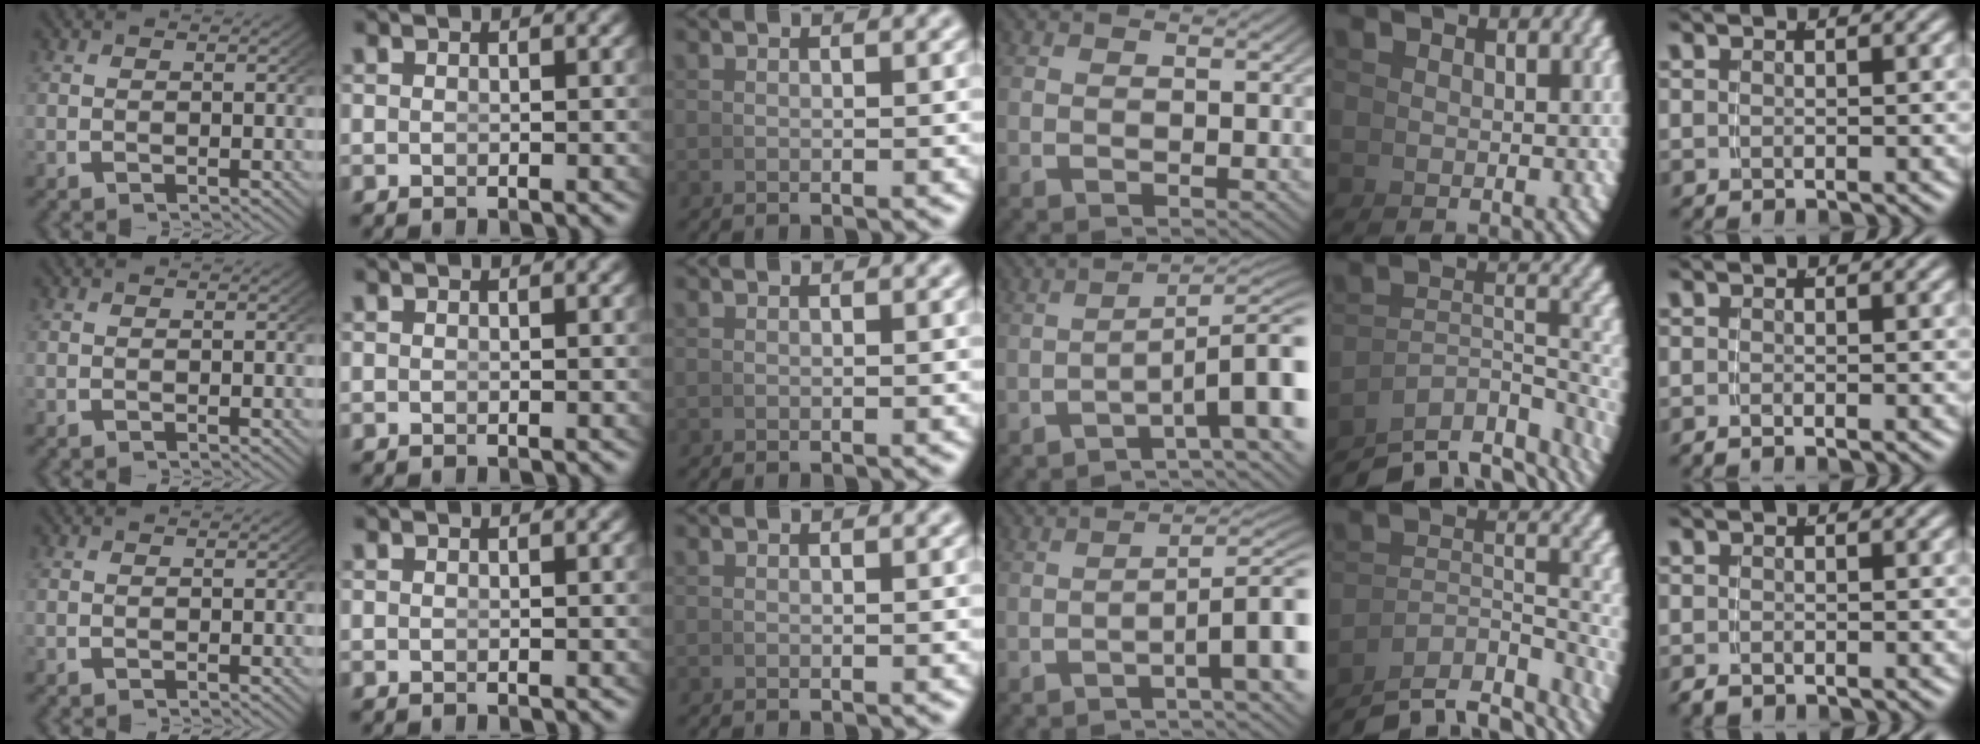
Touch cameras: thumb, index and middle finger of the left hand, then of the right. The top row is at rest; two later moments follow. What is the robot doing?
{"motion": "grasp_and_lifting", "object": "whiteboard"}